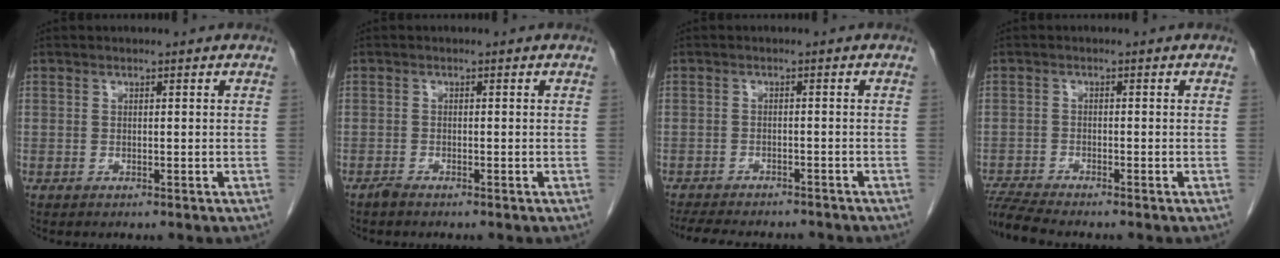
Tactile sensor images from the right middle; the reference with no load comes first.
{"total": 1.0, "force": [-0.9, 0.1, 0.4], "torque": [-0.015, -0.002, -0.017]}
{"total": 12.0, "force": [-10.6, 3.2, 4.5], "torque": [-0.088, -0.004, -0.141]}
{"total": 4.3, "force": [-4.0, -1.0, 1.1], "torque": [-0.028, -0.019, -0.076]}